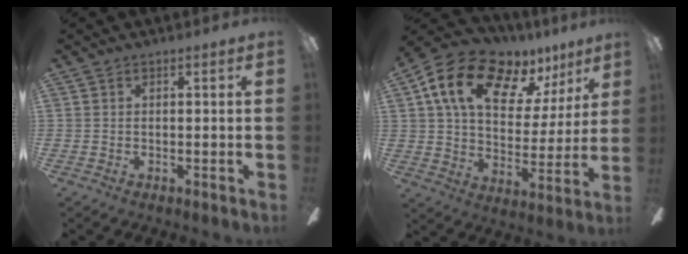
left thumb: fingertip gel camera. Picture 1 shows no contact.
{"total": 17.8, "force": [11.3, 9.5, 10.0], "torque": [-0.180, -0.057, 0.199]}